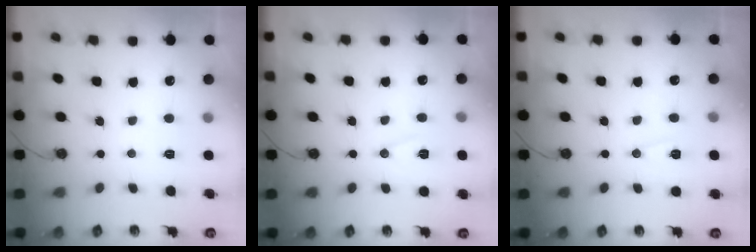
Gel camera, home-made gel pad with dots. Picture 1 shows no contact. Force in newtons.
{"total": 7.7, "press": 6.7, "slide": 3.8}
{"total": 7.2, "press": 6.7, "slide": 2.5}